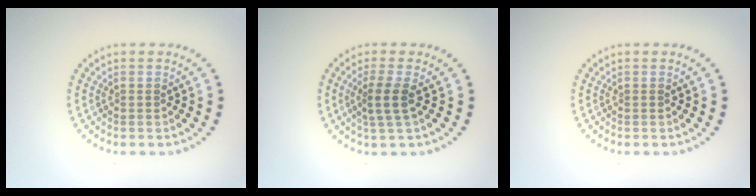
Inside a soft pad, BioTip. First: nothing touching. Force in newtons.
{"total": 2.5, "press": 2.0, "slide": 1.5}
{"total": 0.0}